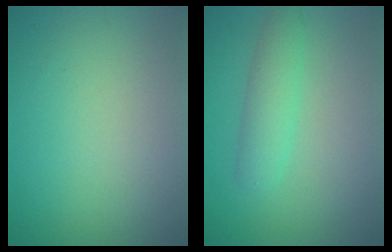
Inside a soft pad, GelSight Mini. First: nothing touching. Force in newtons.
{"total": 2.8, "press": 2.8, "slide": 0.1}